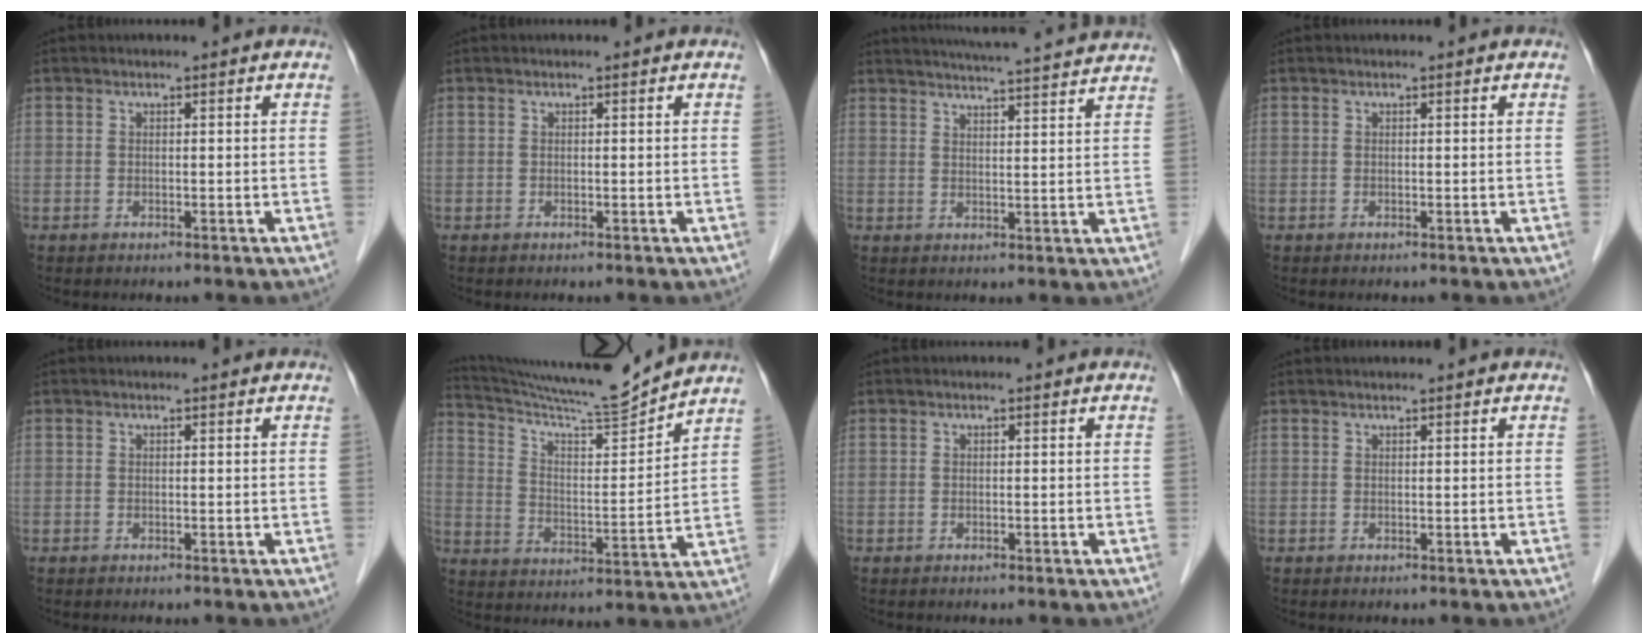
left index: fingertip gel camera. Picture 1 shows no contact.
{"total": 0.0}
{"total": 15.7, "force": [14.9, -0.1, 5.1], "torque": [-0.087, -0.005, 0.188]}
{"total": 0.0}
{"total": 0.0}
{"total": 14.4, "force": [13.8, -2.1, 3.6], "torque": [-0.073, -0.029, 0.231]}
{"total": 0.0}
{"total": 0.8, "force": [0.8, -0.2, 0.3], "torque": [-0.005, 0.008, 0.018]}